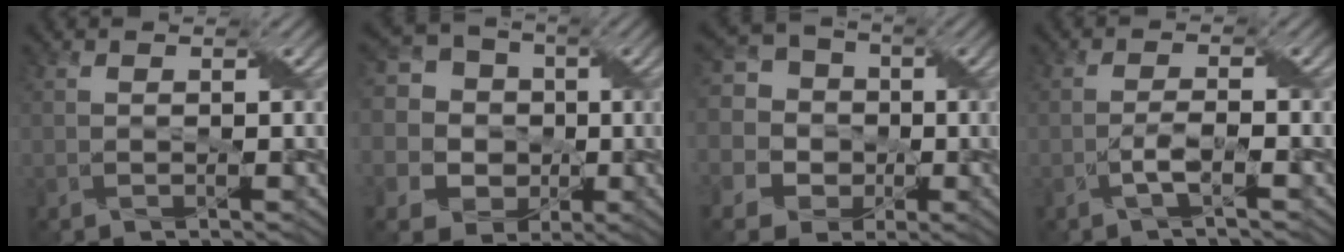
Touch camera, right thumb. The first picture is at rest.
{"total": 9.5, "force": [-0.4, 8.8, 3.3], "torque": [-0.123, 0.008, -0.031]}
{"total": 8.0, "force": [-1.0, 7.6, 2.5], "torque": [-0.092, -0.001, -0.039]}
{"total": 1.9, "force": [-1.3, 0.0, 1.4], "torque": [-0.032, 0.006, -0.030]}